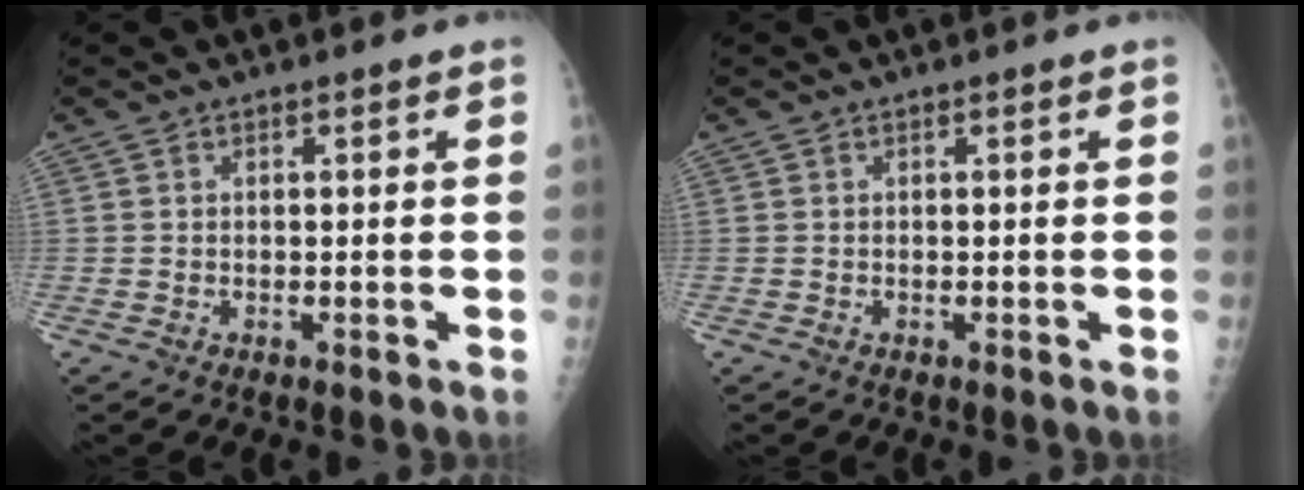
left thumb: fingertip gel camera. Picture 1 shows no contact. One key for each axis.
{"total": 0.0}